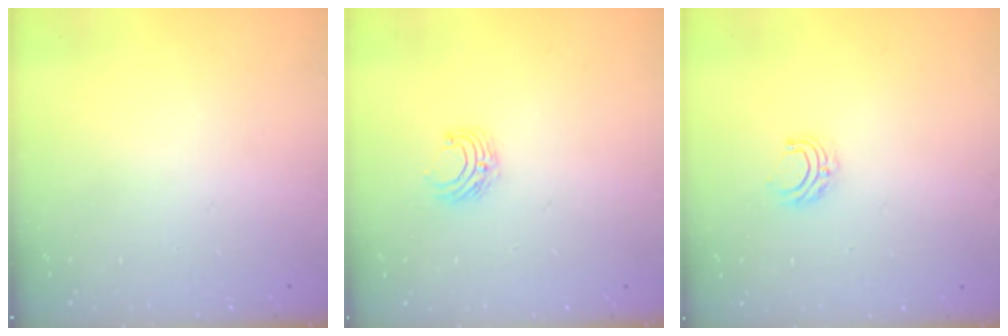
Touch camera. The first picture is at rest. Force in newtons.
{"total": 5.6, "press": 5.6, "slide": 0.5}
{"total": 5.0, "press": 5.0, "slide": 0.4}